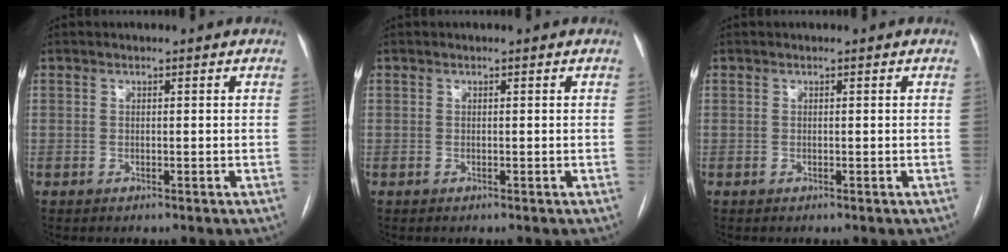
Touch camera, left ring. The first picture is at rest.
{"total": 0.0}
{"total": 0.0}